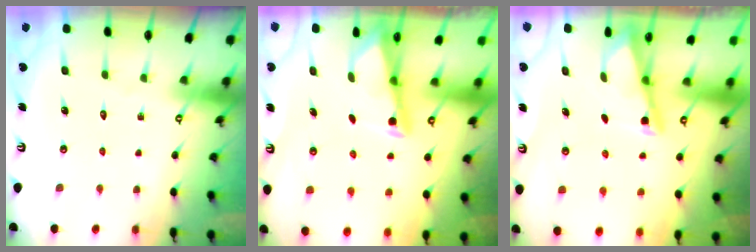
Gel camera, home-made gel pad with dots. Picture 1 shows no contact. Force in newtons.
{"total": 2.5, "press": 2.5, "slide": 0.1}
{"total": 2.7, "press": 2.7, "slide": 0.3}